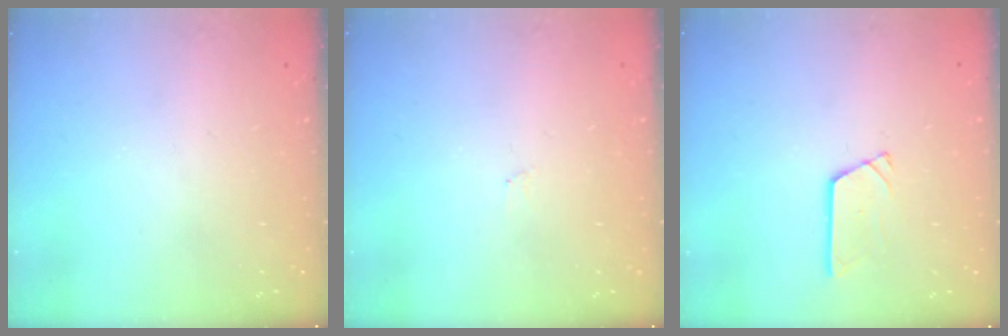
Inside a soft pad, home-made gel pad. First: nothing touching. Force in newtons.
{"total": 2.8, "press": 2.8, "slide": 0.4}
{"total": 3.0, "press": 3.0, "slide": 0.3}